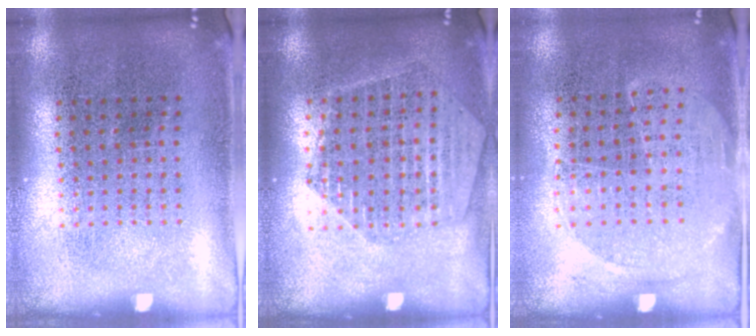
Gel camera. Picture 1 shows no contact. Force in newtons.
{"total": 1.7, "press": 1.6, "slide": 0.3}
{"total": 1.4, "press": 1.2, "slide": 0.8}